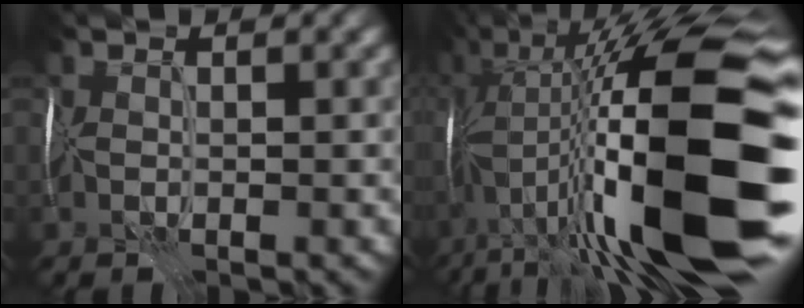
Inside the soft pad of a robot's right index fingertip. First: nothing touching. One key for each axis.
{"total": 19.4, "fx": -2.4, "fy": 5.6, "fz": 18.5, "tx": -0.317, "ty": 0.032, "tz": -0.051}